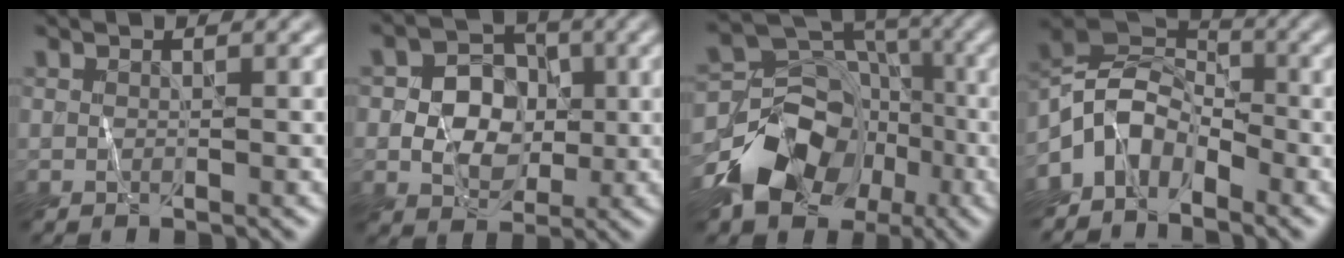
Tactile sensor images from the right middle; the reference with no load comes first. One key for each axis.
{"total": 4.9, "fx": -0.3, "fy": 4.1, "fz": 2.7, "tx": -0.037, "ty": 0.005, "tz": -0.010}
{"total": 9.6, "fx": -5.0, "fy": 7.1, "fz": 4.2, "tx": -0.074, "ty": 0.005, "tz": -0.097}
{"total": 5.0, "fx": -3.4, "fy": 2.9, "fz": 2.2, "tx": -0.036, "ty": 0.008, "tz": -0.077}